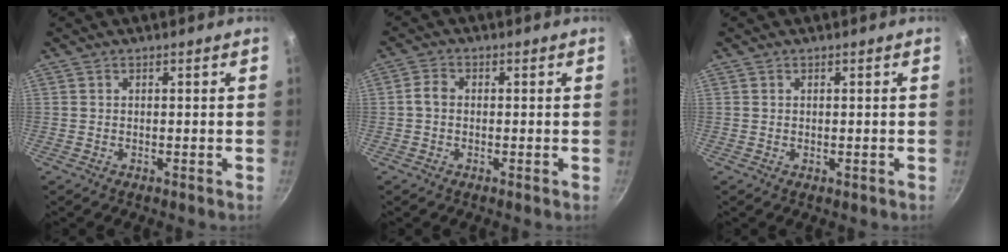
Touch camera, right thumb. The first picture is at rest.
{"total": 2.4, "force": [-0.3, 1.8, 1.6], "torque": [-0.031, 0.012, -0.010]}
{"total": 0.0}